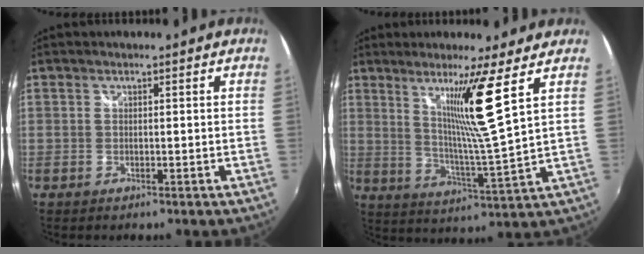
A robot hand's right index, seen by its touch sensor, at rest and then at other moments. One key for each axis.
{"total": 10.7, "fx": 5.3, "fy": -2.4, "fz": 8.9, "tx": -0.145, "ty": -0.012, "tz": 0.095}